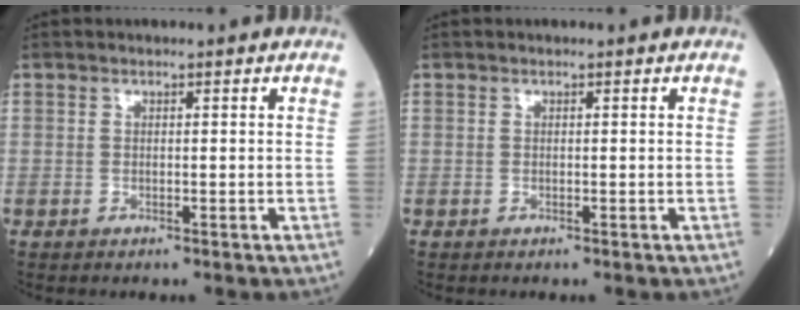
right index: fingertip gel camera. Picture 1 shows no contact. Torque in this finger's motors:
{"motor_torque": [0.03, 0.00, -0.02, -0.01]}